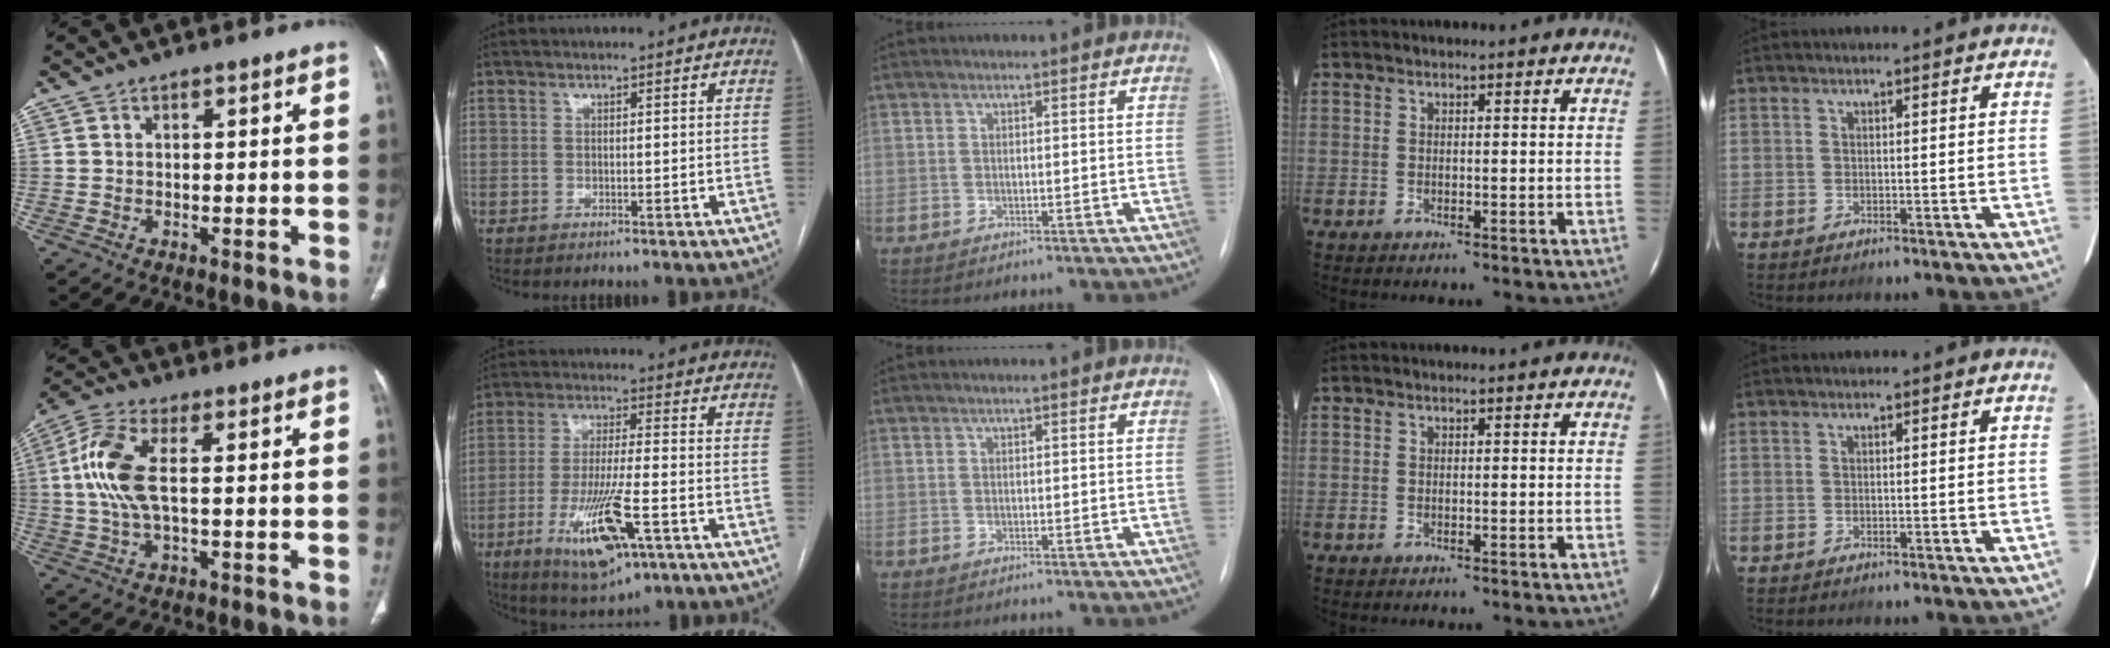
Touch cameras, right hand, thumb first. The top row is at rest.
{"thumb": {"total": 9.9, "force": [1.0, 4.1, 9.0], "torque": [-0.220, 0.015, 0.017]}, "index": {"total": 13.2, "force": [-5.8, 2.4, 11.6], "torque": [-0.223, -0.022, -0.092]}}